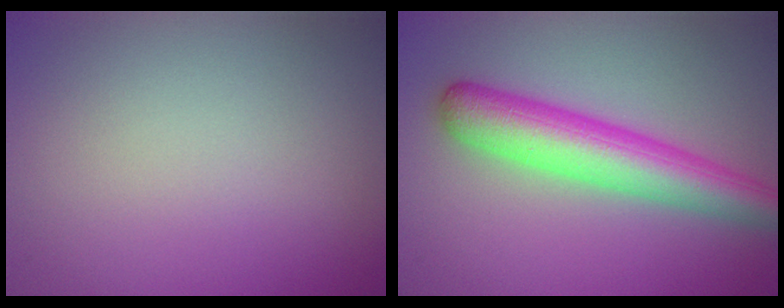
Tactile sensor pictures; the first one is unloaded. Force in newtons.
{"total": 6.2, "press": 6.2, "slide": 0.1}